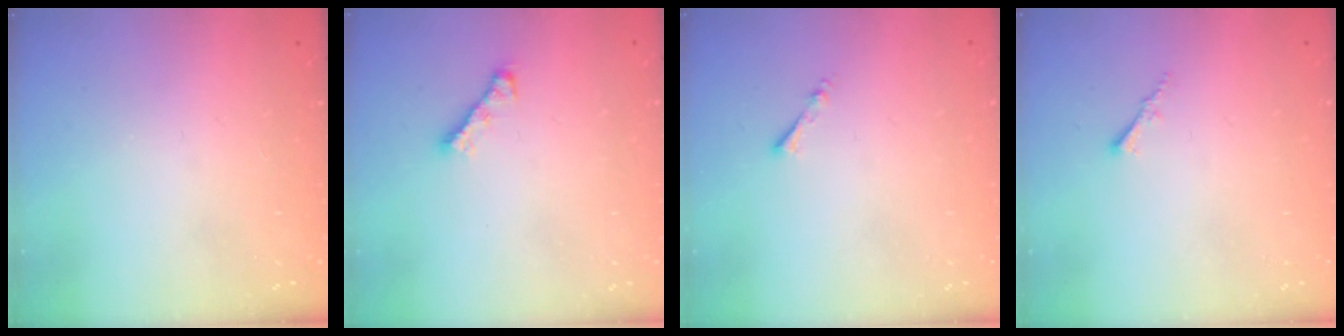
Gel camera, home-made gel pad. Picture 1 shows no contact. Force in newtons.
{"total": 3.5, "press": 3.4, "slide": 0.7}
{"total": 1.3, "press": 1.2, "slide": 0.3}
{"total": 1.5, "press": 1.5, "slide": 0.4}